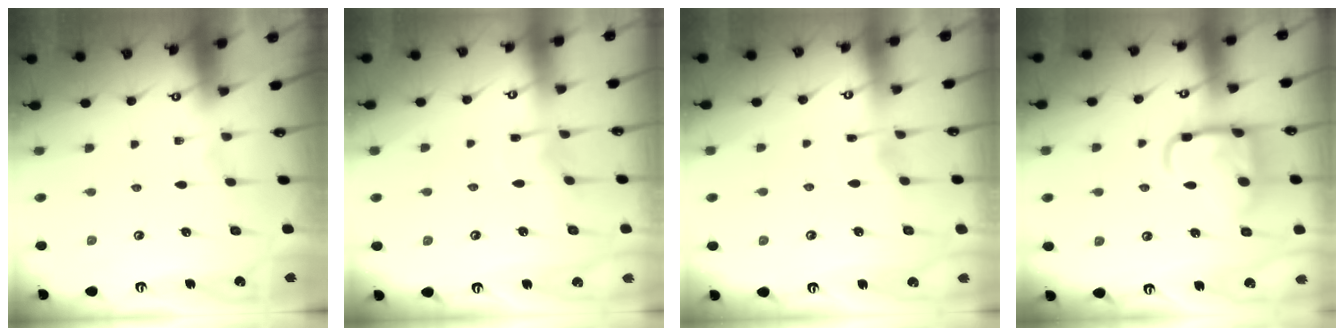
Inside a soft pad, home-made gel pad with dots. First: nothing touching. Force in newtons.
{"total": 4.1, "press": 4.0, "slide": 0.6}
{"total": 3.2, "press": 3.2, "slide": 0.4}
{"total": 15.6, "press": 15.5, "slide": 1.4}